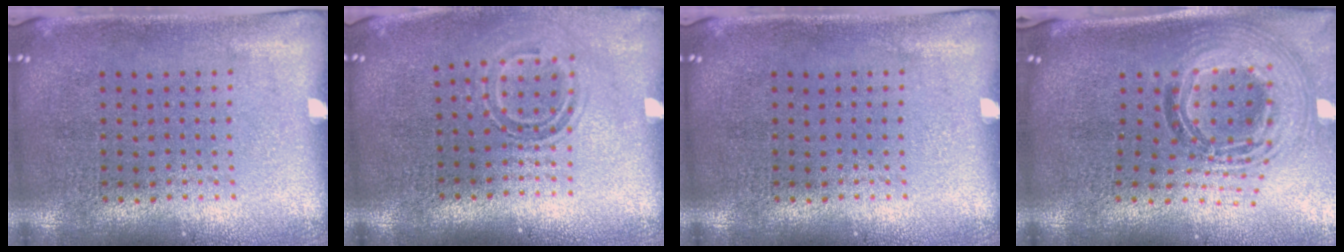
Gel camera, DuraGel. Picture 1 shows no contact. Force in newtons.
{"total": 1.6, "press": 1.1, "slide": 1.2}
{"total": 0.0}
{"total": 1.9, "press": 1.6, "slide": 1.0}